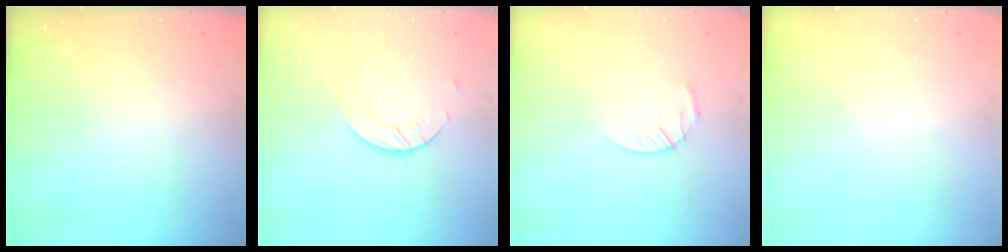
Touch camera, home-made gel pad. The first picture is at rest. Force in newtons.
{"total": 3.0, "press": 3.0, "slide": 0.3}
{"total": 3.0, "press": 2.9, "slide": 0.5}
{"total": 0.0}